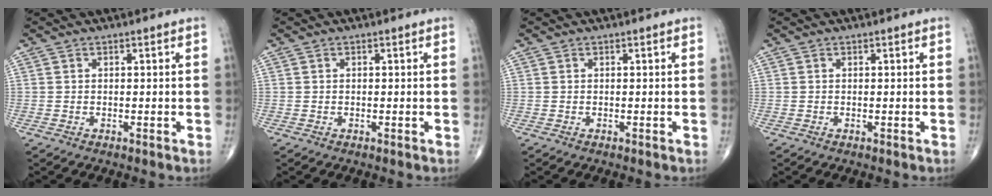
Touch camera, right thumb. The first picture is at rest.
{"total": 0.0}
{"total": 0.0}
{"total": 0.0}